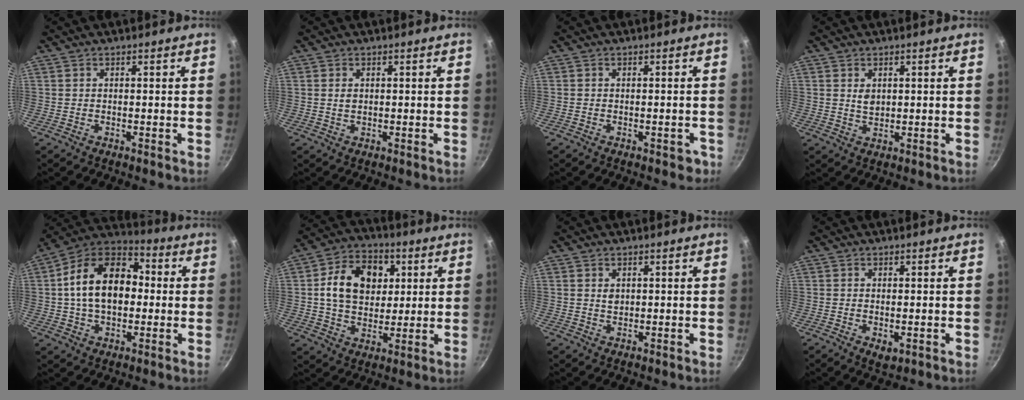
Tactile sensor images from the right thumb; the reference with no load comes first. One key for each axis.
{"total": 1.6, "fx": 0.4, "fy": 1.1, "fz": 1.1, "tx": -0.018, "ty": 0.000, "tz": 0.006}
{"total": 2.2, "fx": -1.1, "fy": 1.3, "fz": 1.4, "tx": -0.005, "ty": 0.014, "tz": -0.005}
{"total": 2.6, "fx": 0.8, "fy": 1.7, "fz": 1.7, "tx": -0.027, "ty": -0.004, "tz": 0.018}
{"total": 18.3, "fx": 1.0, "fy": 12.2, "fz": 13.5, "tx": -0.199, "ty": 0.035, "tz": -0.001}
{"total": 15.4, "fx": 3.5, "fy": 11.5, "fz": 9.7, "tx": -0.130, "ty": 0.006, "tz": 0.049}
{"total": 1.6, "fx": 0.5, "fy": 1.2, "fz": 0.9, "tx": -0.015, "ty": 0.000, "tz": 0.010}
{"total": 2.7, "fx": -0.5, "fy": 1.5, "fz": 2.1, "tx": -0.032, "ty": -0.009, "tz": -0.005}